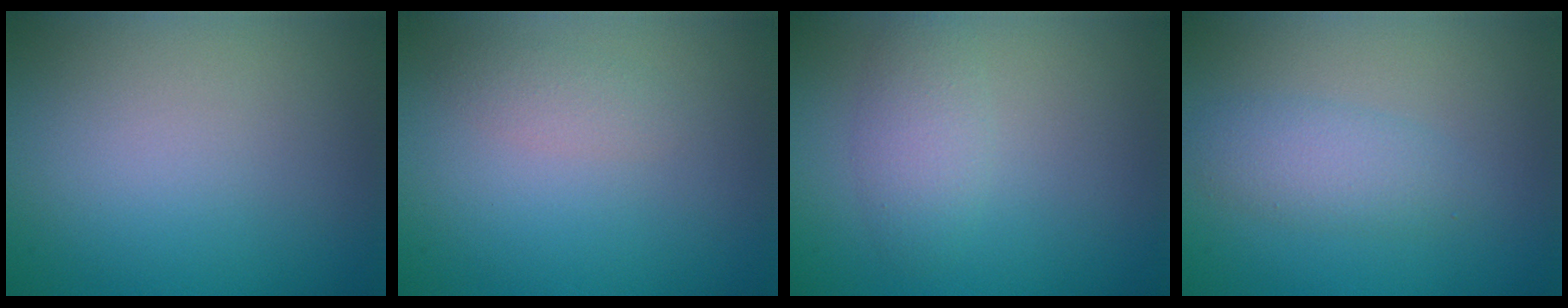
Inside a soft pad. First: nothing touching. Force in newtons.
{"total": 1.2, "press": 1.2, "slide": 0.0}
{"total": 2.4, "press": 2.4, "slide": 0.0}
{"total": 2.6, "press": 2.6, "slide": 0.1}